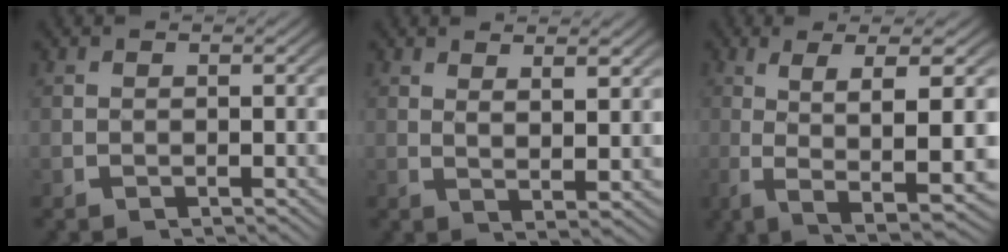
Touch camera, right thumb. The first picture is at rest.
{"total": 2.7, "force": [1.8, 0.3, 2.0], "torque": [-0.035, -0.007, 0.037]}
{"total": 9.2, "force": [-1.3, 2.9, 8.6], "torque": [-0.157, -0.022, -0.002]}